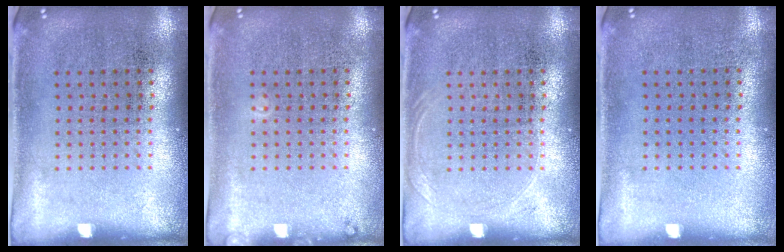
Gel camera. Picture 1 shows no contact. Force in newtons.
{"total": 0.6, "press": 0.6, "slide": 0.2}
{"total": 0.7, "press": 0.7, "slide": 0.3}
{"total": 0.0}